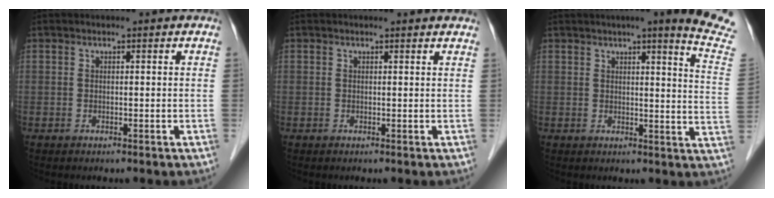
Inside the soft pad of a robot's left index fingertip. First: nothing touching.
{"total": 2.1, "force": [2.1, 0.4, 0.2], "torque": [-0.013, 0.003, 0.012]}
{"total": 12.4, "force": [10.4, -0.8, 6.7], "torque": [-0.076, -0.054, 0.094]}